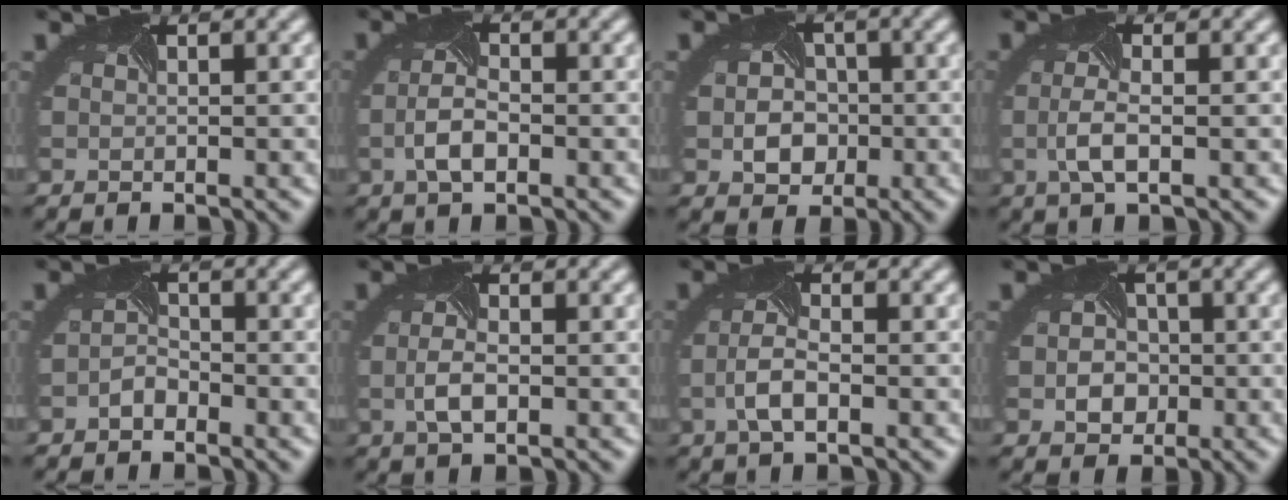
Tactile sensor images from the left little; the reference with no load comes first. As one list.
[{"total": 2.7, "force": [-1.0, 1.2, 2.2], "torque": [-0.055, -0.004, -0.020]}, {"total": 3.9, "force": [-0.6, 3.2, 2.1], "torque": [-0.033, -0.004, -0.010]}, {"total": 2.4, "force": [-0.5, 0.7, 2.3], "torque": [-0.057, -0.003, -0.010]}, {"total": 1.4, "force": [-1.3, 0.5, 0.3], "torque": [-0.013, 0.002, -0.025]}, {"total": 2.3, "force": [-0.6, 1.0, 2.0], "torque": [-0.049, -0.006, -0.010]}, {"total": 2.6, "force": [-0.9, 0.9, 2.3], "torque": [-0.060, -0.004, -0.019]}, {"total": 3.3, "force": [-0.4, 2.8, 1.7], "torque": [-0.018, -0.001, -0.009]}]